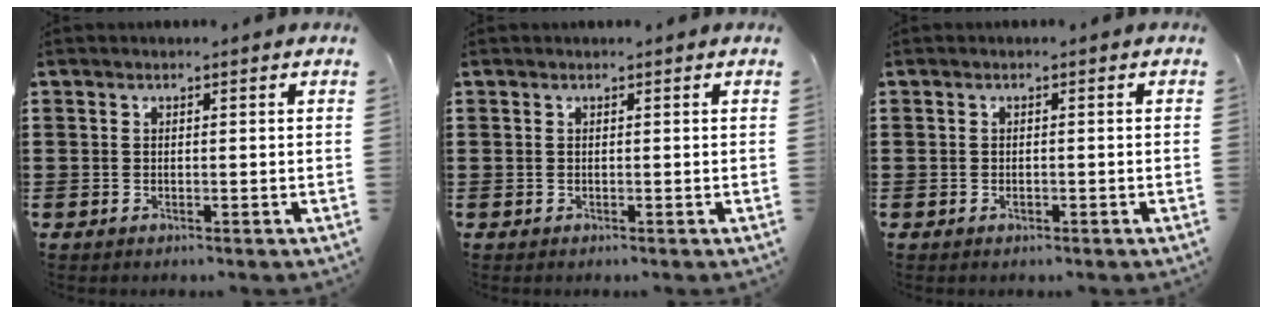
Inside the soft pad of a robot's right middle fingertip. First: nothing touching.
{"total": 0.0}
{"total": 0.5, "force": [-0.2, 0.3, 0.4], "torque": [-0.010, -0.004, -0.003]}